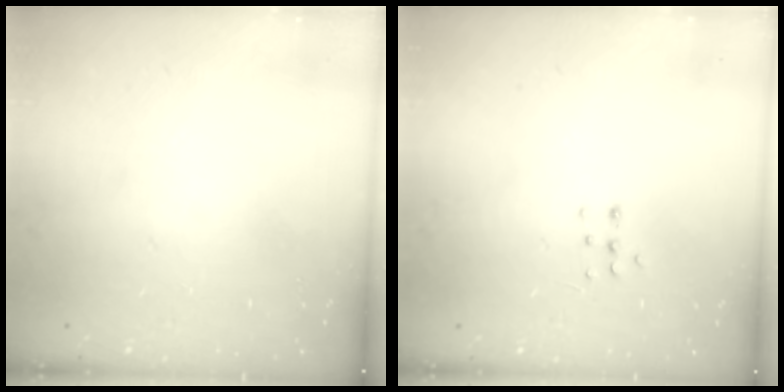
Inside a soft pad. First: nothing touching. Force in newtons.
{"total": 4.3, "press": 4.3, "slide": 0.6}